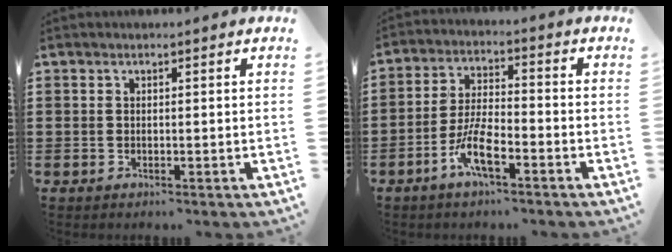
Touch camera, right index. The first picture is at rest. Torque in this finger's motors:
{"motor_torque": [1.21, 0.93, 0.22, 0.15]}